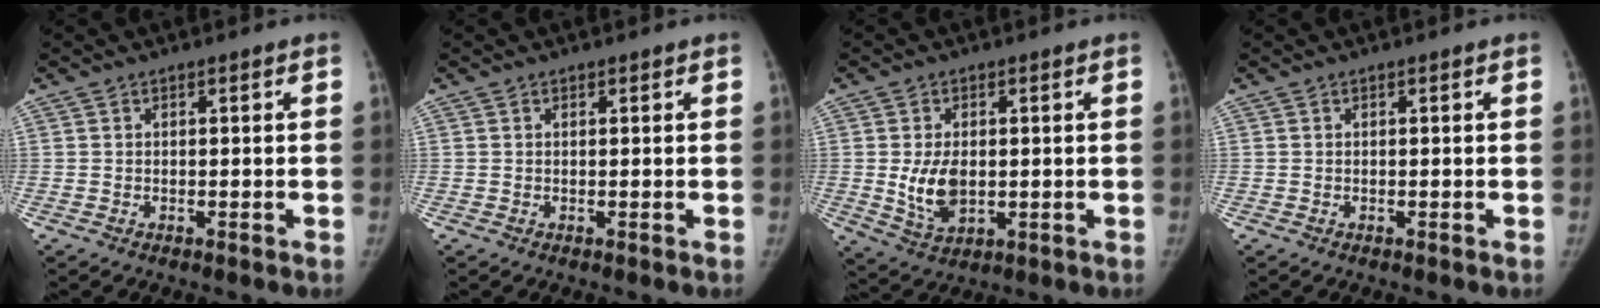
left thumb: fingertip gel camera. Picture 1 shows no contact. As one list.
[{"total": 0.0}, {"total": 7.2, "force": [-0.2, 4.5, 5.7], "torque": [-0.096, -0.010, 0.009]}, {"total": 0.0}]